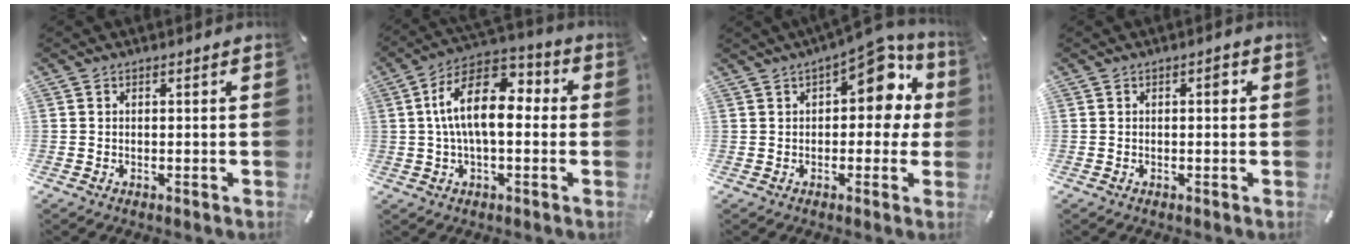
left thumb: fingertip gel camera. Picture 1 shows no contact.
{"total": 14.4, "force": [1.4, 7.5, 12.2], "torque": [-0.230, -0.003, 0.024]}
{"total": 11.8, "force": [4.8, 5.7, 9.1], "torque": [-0.108, -0.026, 0.074]}
{"total": 1.8, "force": [0.2, 0.9, 1.6], "torque": [-0.017, 0.001, -0.002]}